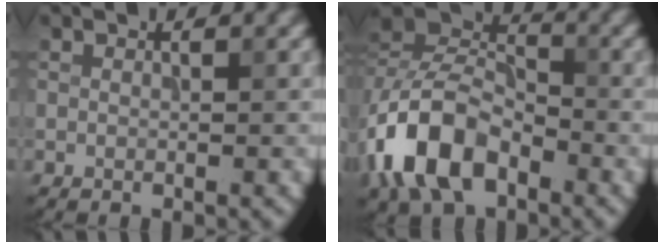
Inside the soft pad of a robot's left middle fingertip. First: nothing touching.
{"total": 8.9, "force": [-4.2, 5.5, 5.7], "torque": [-0.110, 0.010, -0.095]}